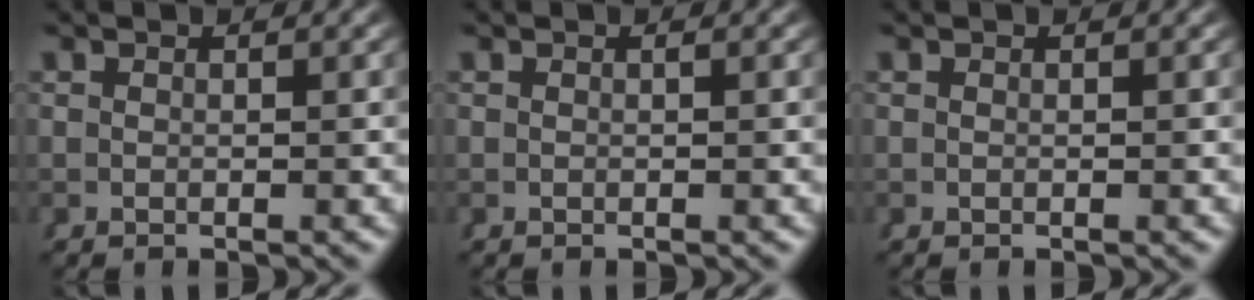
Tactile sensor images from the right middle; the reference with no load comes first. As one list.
[{"total": 0.0}, {"total": 0.0}]